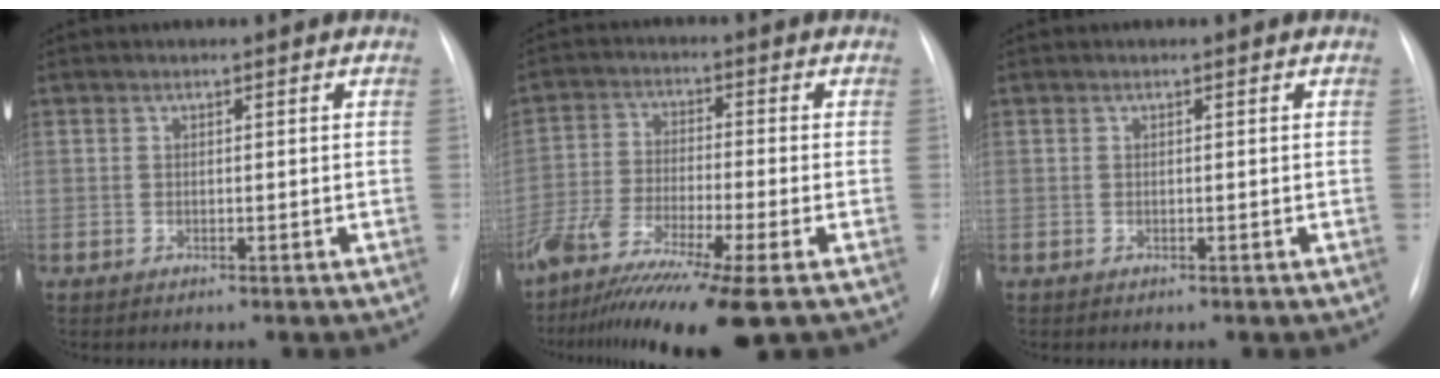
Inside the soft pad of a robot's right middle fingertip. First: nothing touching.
{"total": 13.9, "force": [-9.7, 0.2, 9.9], "torque": [-0.195, -0.042, -0.172]}
{"total": 0.0}